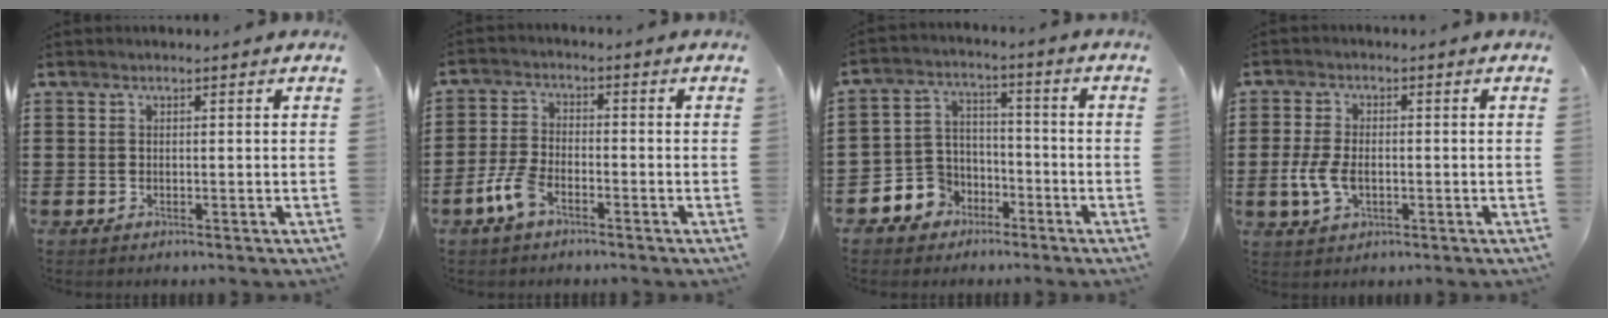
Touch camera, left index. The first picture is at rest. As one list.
[{"total": 5.1, "force": [-2.9, 2.1, 3.7], "torque": [-0.095, 0.001, -0.060]}, {"total": 5.9, "force": [-3.4, 4.8, 0.4], "torque": [-0.040, 0.007, -0.070]}, {"total": 5.0, "force": [-1.0, 2.8, 4.0], "torque": [-0.099, -0.005, -0.023]}]